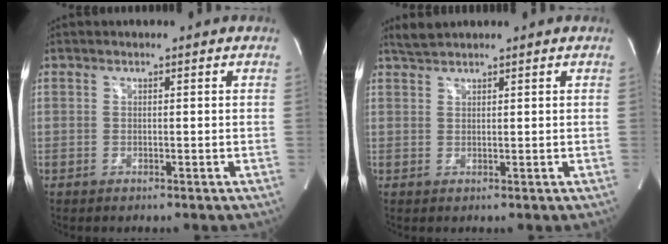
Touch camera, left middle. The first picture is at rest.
{"total": 1.9, "force": [1.9, -0.1, 0.4], "torque": [-0.014, 0.010, 0.041]}